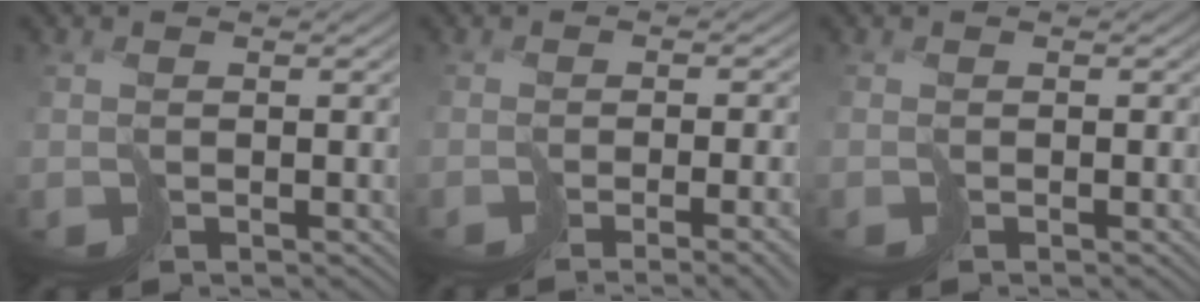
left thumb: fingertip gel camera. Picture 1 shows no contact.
{"total": 6.0, "force": [-3.1, 1.1, 5.0], "torque": [-0.043, -0.018, -0.026]}
{"total": 0.8, "force": [-0.6, -0.4, 0.3], "torque": [-0.001, 0.003, -0.009]}